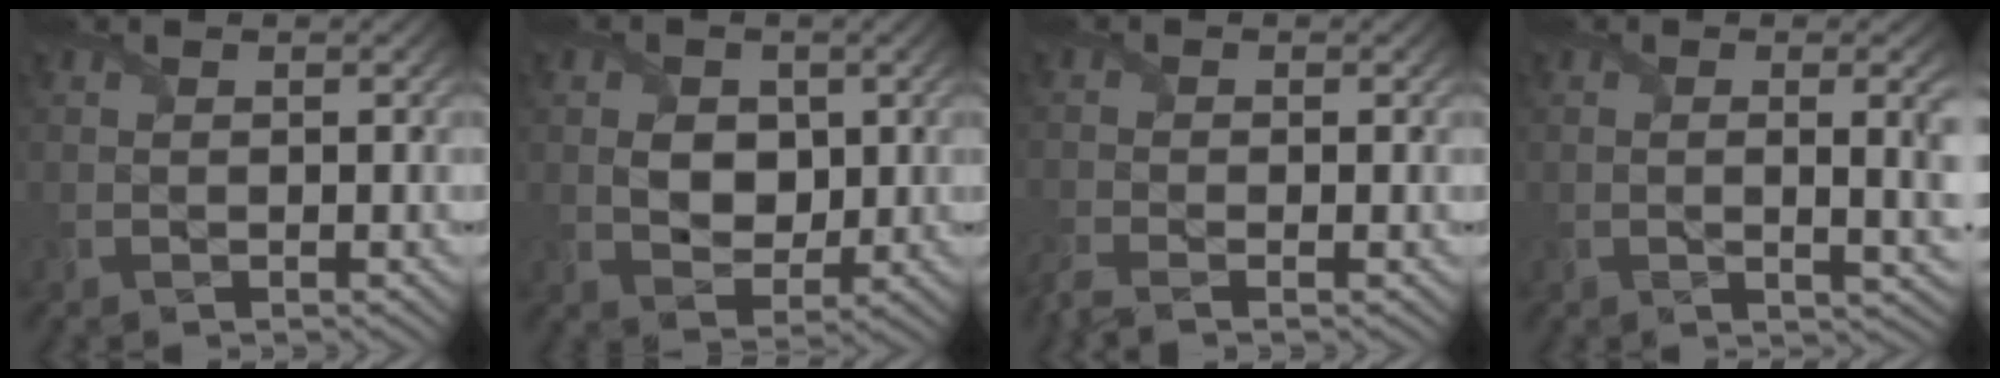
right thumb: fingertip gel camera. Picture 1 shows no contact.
{"total": 4.2, "force": [0.5, 3.3, 2.6], "torque": [-0.059, -0.006, 0.002]}
{"total": 2.5, "force": [-1.8, 0.4, 1.6], "torque": [-0.042, -0.009, -0.047]}
{"total": 6.0, "force": [0.1, 1.9, 5.6], "torque": [-0.071, 0.001, 0.004]}